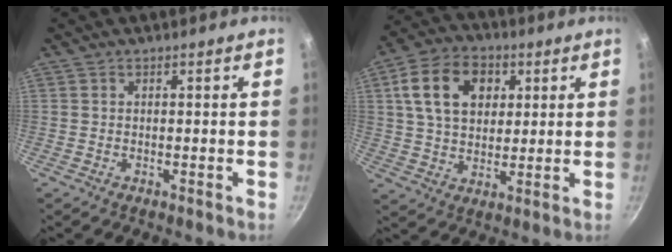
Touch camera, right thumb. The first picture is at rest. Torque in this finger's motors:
{"motor_torque": [0.12, 2.98, 1.27, 0.11, 0.31]}